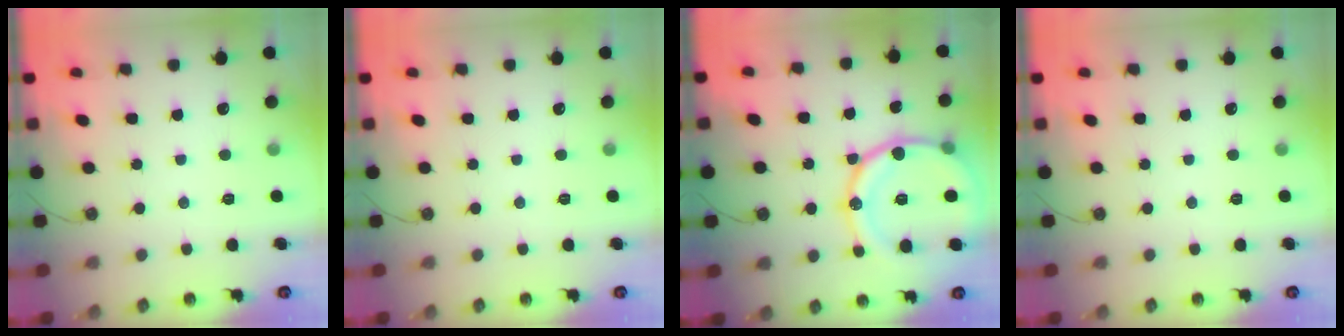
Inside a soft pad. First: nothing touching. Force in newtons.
{"total": 0.0}
{"total": 19.6, "press": 19.3, "slide": 3.3}
{"total": 0.0}